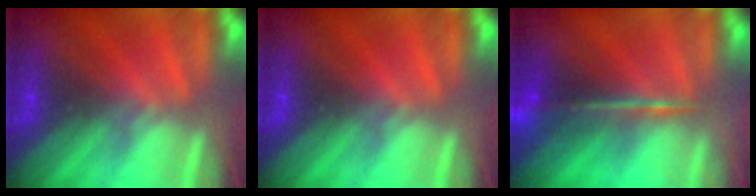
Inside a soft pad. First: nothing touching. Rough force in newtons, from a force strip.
{"total": 0.0}
{"total": 5.9}